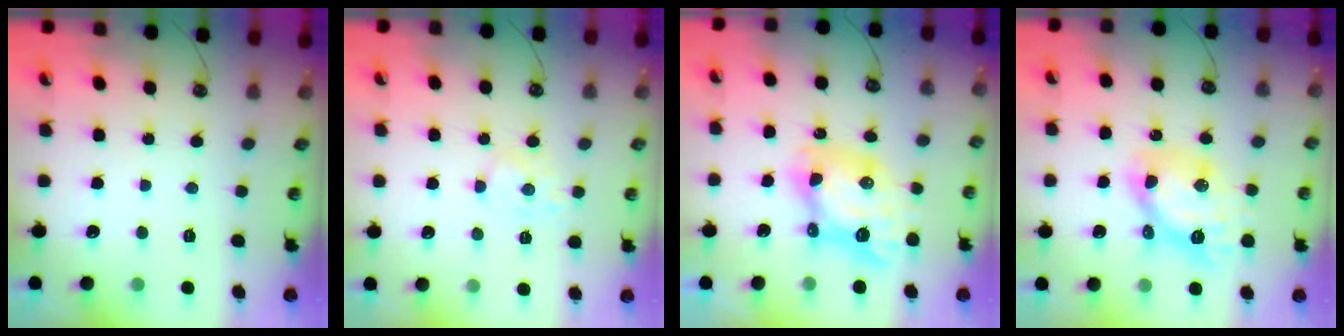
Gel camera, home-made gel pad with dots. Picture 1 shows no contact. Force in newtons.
{"total": 6.6, "press": 6.5, "slide": 1.3}
{"total": 11.3, "press": 11.2, "slide": 1.5}
{"total": 12.8, "press": 12.7, "slide": 1.3}